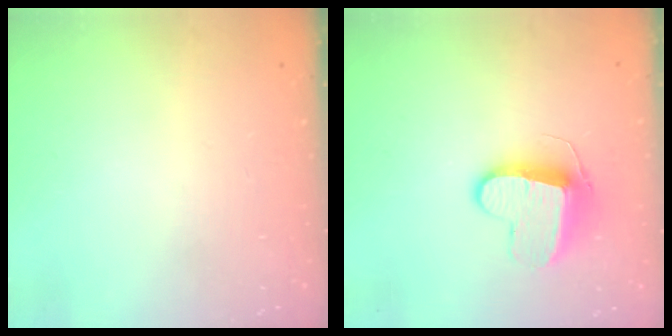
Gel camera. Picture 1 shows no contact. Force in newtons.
{"total": 10.6, "press": 10.6, "slide": 0.9}